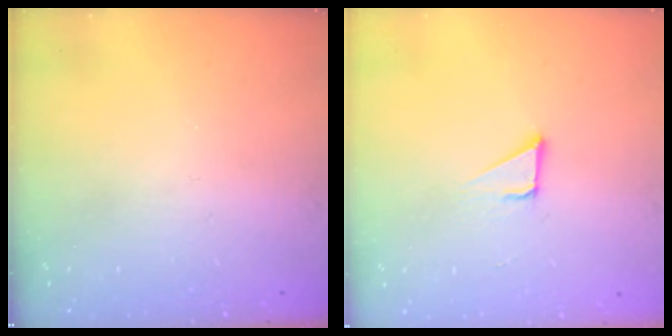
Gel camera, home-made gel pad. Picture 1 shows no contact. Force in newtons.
{"total": 2.1, "press": 2.1, "slide": 0.1}